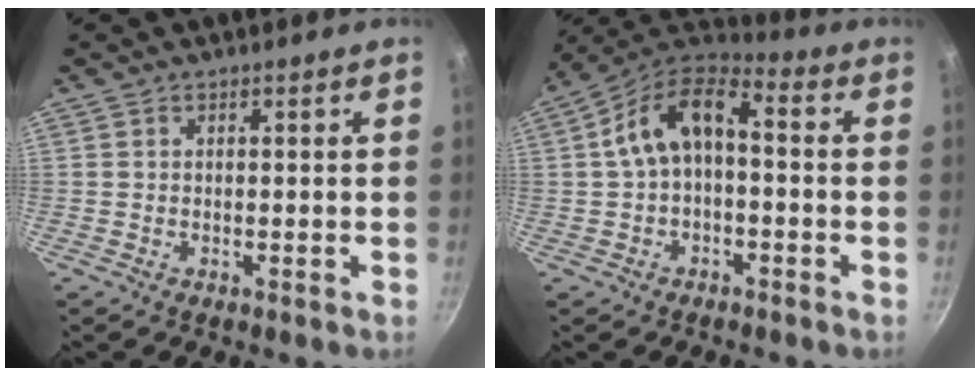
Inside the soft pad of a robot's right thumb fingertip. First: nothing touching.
{"total": 12.2, "force": [0.2, 7.0, 10.0], "torque": [-0.166, 0.050, -0.008]}